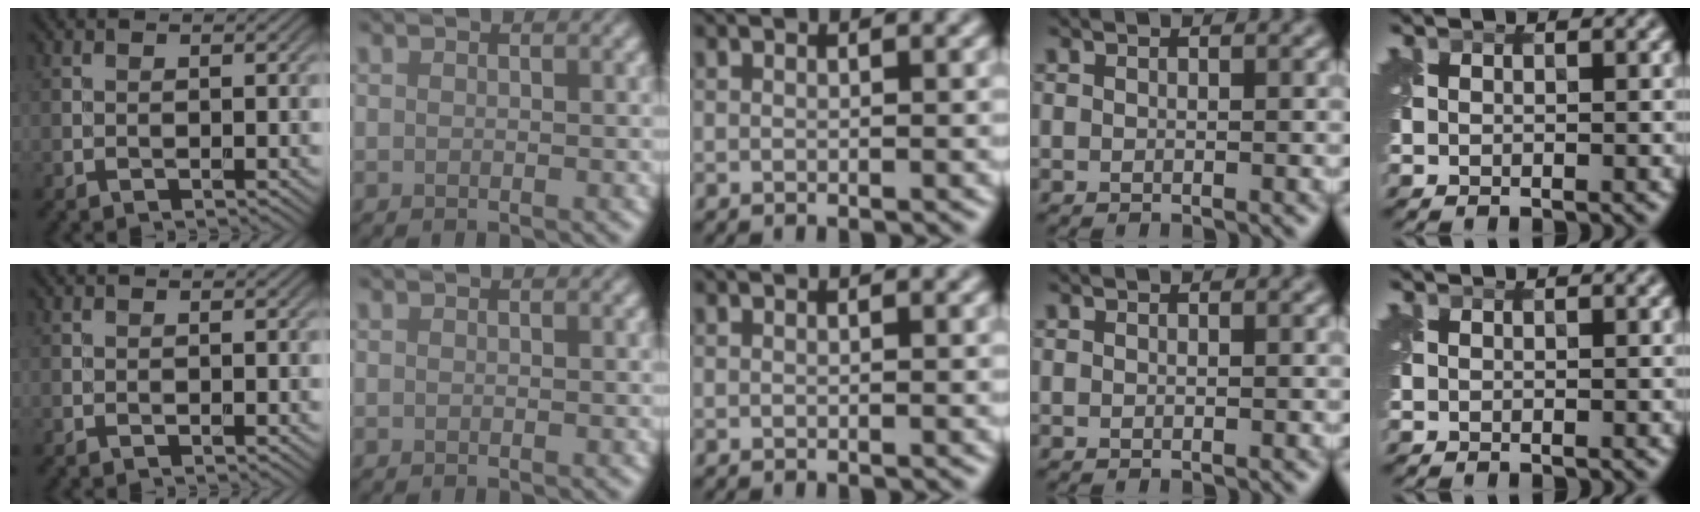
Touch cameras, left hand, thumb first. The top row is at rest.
{}